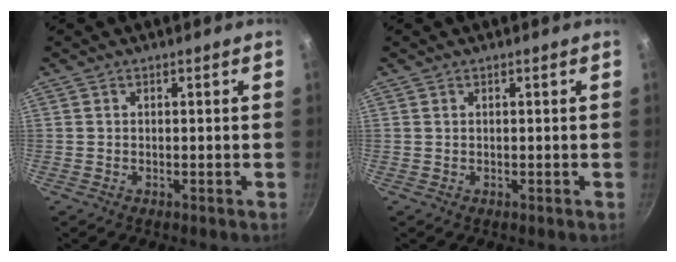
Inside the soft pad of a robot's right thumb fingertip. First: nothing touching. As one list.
[{"total": 0.0}]